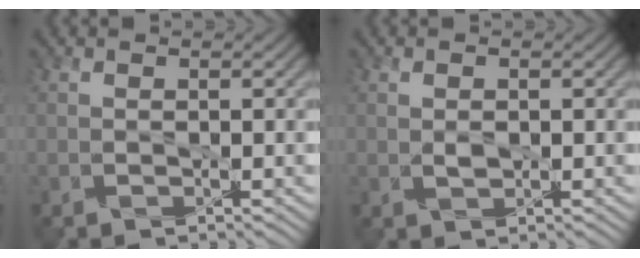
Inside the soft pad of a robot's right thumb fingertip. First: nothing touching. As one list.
[{"total": 0.9, "force": [0.1, 0.5, 0.8], "torque": [-0.023, 0.000, 0.002]}]